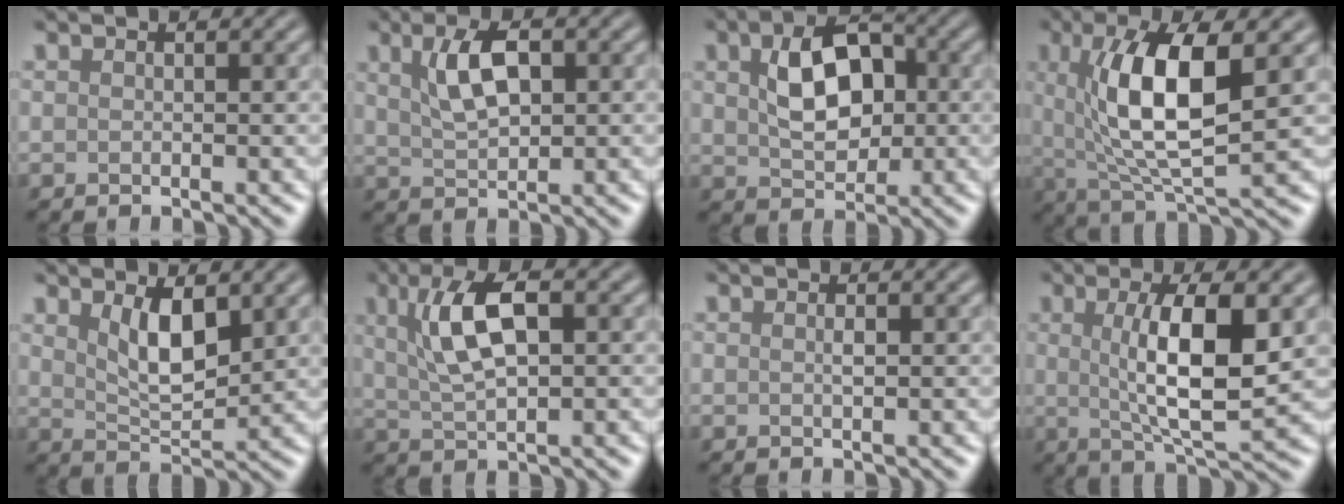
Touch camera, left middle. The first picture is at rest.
{"total": 4.4, "force": [1.4, 1.9, 3.7], "torque": [-0.071, 0.008, 0.026]}
{"total": 6.5, "force": [1.1, 4.1, 4.9], "torque": [-0.088, 0.005, 0.016]}
{"total": 9.3, "force": [1.7, 2.9, 8.7], "torque": [-0.155, -0.007, 0.035]}
{"total": 4.3, "force": [1.8, 1.7, 3.5], "torque": [-0.070, -0.008, 0.035]}
{"total": 5.9, "force": [1.5, 2.2, 5.3], "torque": [-0.099, 0.009, 0.025]}
{"total": 0.6, "force": [0.1, 0.1, 0.6], "torque": [-0.012, 0.001, 0.001]}
{"total": 7.9, "force": [1.0, 2.1, 7.5], "torque": [-0.121, -0.006, 0.020]}